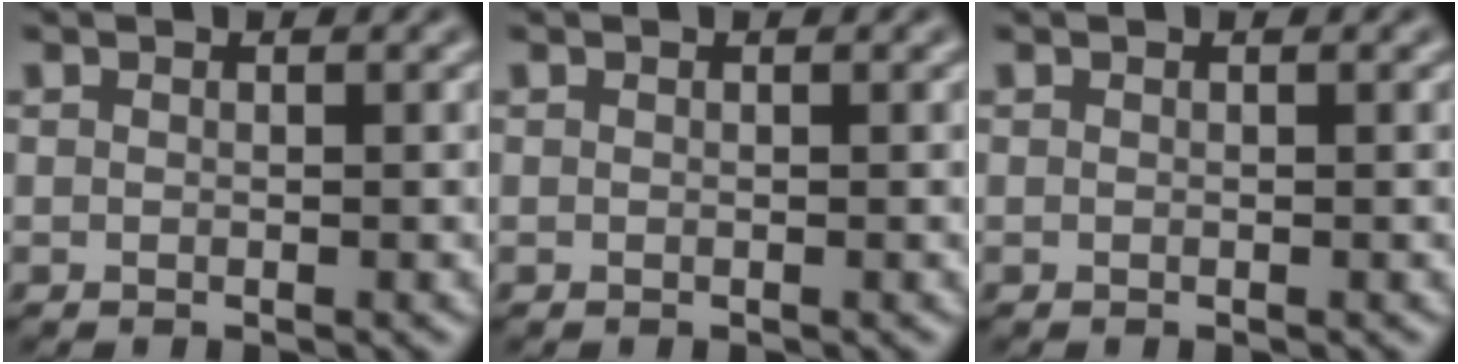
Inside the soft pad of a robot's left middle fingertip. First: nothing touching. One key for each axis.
{"total": 0.0}
{"total": 0.0}